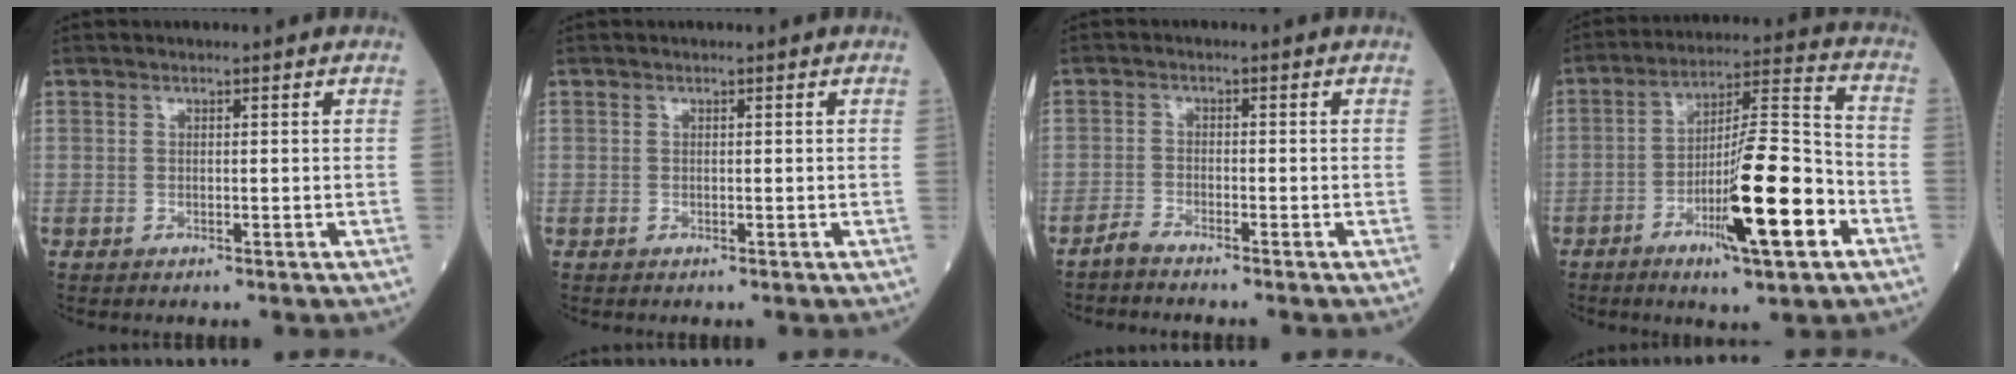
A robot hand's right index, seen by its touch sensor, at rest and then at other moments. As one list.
[{"total": 0.0}, {"total": 2.0, "force": [-1.9, -0.3, 0.4], "torque": [-0.015, -0.006, -0.039]}, {"total": 15.4, "force": [-5.9, 1.5, 14.1], "torque": [-0.240, -0.004, -0.094]}]